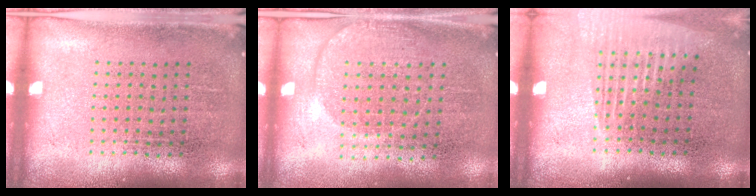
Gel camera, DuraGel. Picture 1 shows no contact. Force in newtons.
{"total": 1.4, "press": 1.2, "slide": 0.6}
{"total": 1.5, "press": 1.3, "slide": 0.6}